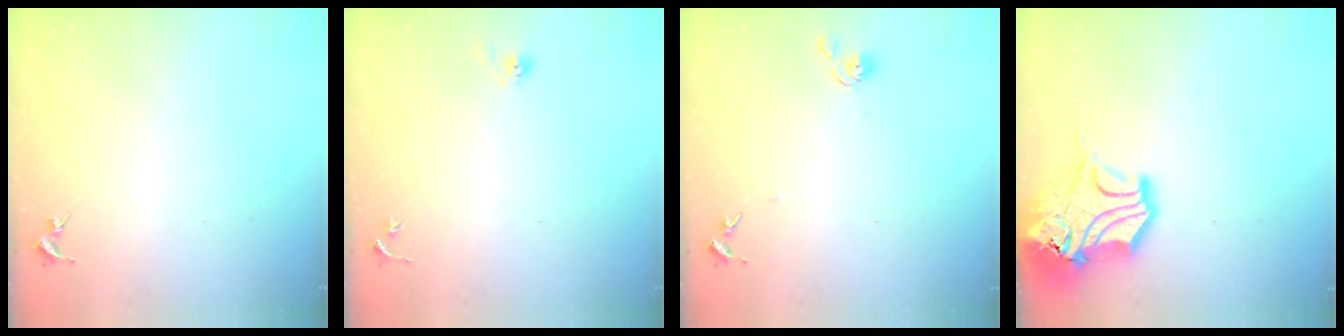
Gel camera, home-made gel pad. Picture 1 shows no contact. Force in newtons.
{"total": 3.5, "press": 3.2, "slide": 1.5}
{"total": 6.7, "press": 6.7, "slide": 0.6}
{"total": 16.7, "press": 16.5, "slide": 2.5}